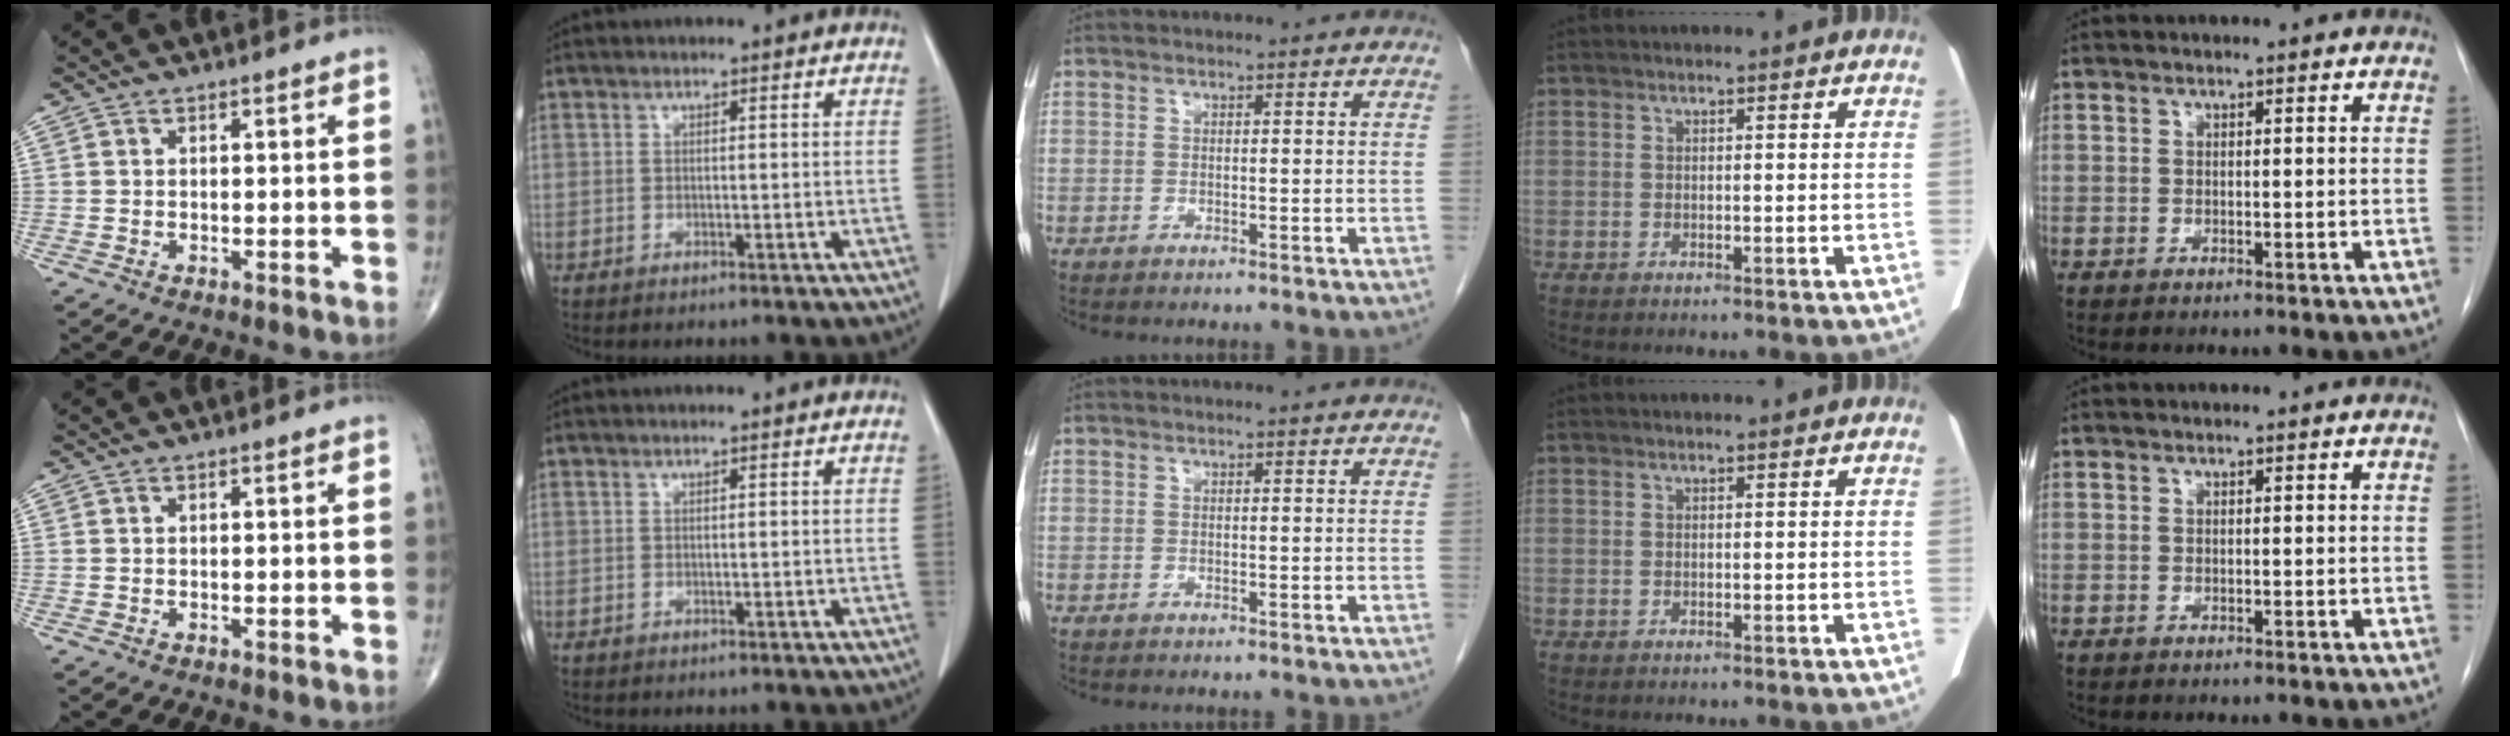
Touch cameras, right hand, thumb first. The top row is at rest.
{}